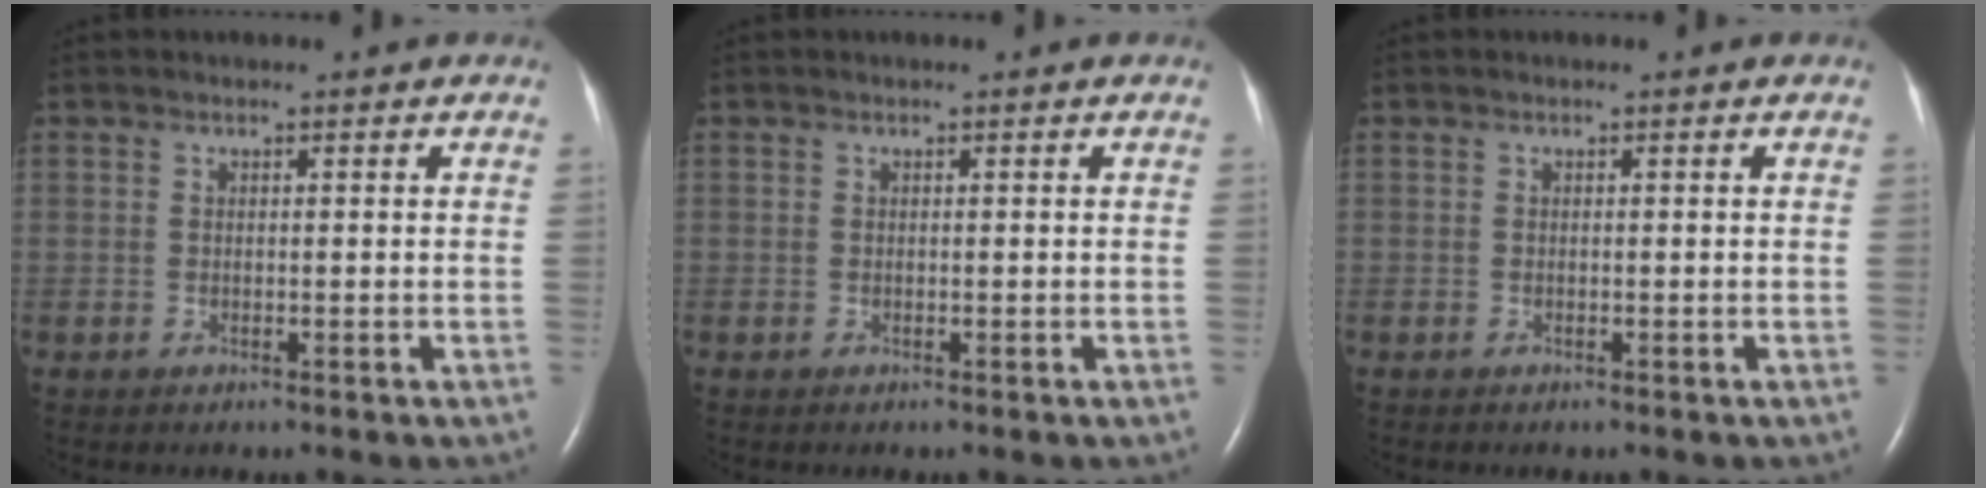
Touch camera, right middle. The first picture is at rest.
{"total": 0.0}
{"total": 0.0}